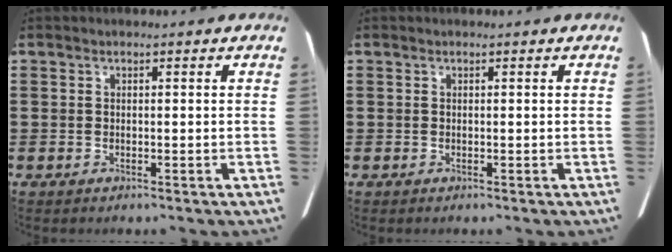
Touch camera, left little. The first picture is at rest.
{"total": 0.0}